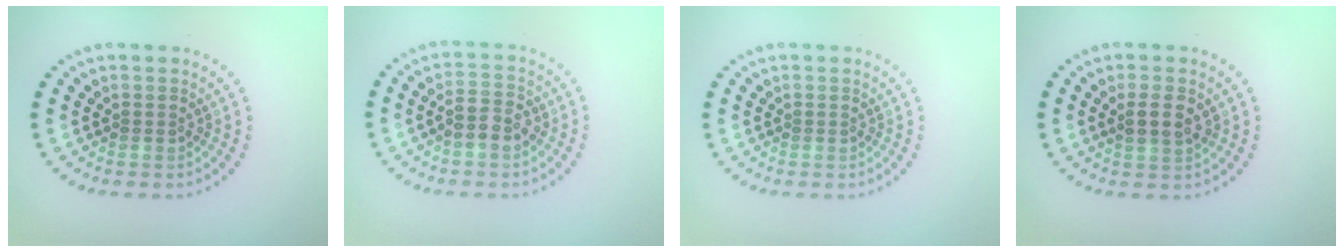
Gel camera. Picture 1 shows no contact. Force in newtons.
{"total": 2.6, "press": 2.5, "slide": 0.4}
{"total": 0.0}
{"total": 2.5, "press": 2.4, "slide": 0.6}